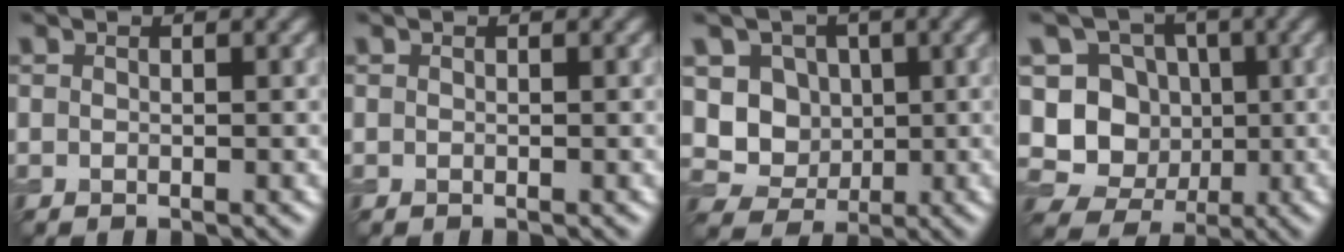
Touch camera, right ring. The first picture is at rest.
{"total": 0.0}
{"total": 4.9, "force": [0.8, 4.4, 1.9], "torque": [-0.035, -0.006, 0.007]}
{"total": 9.1, "force": [-0.1, 8.6, 3.1], "torque": [-0.060, 0.027, -0.027]}